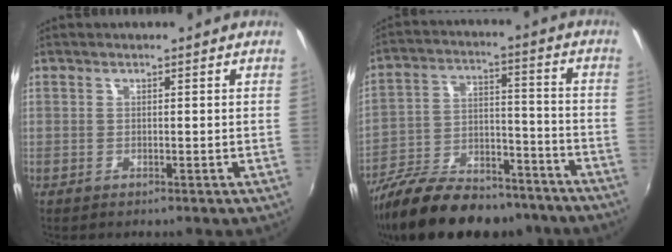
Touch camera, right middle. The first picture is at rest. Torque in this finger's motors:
{"motor_torque": [1.04, -1.10, 0.25, 0.15]}